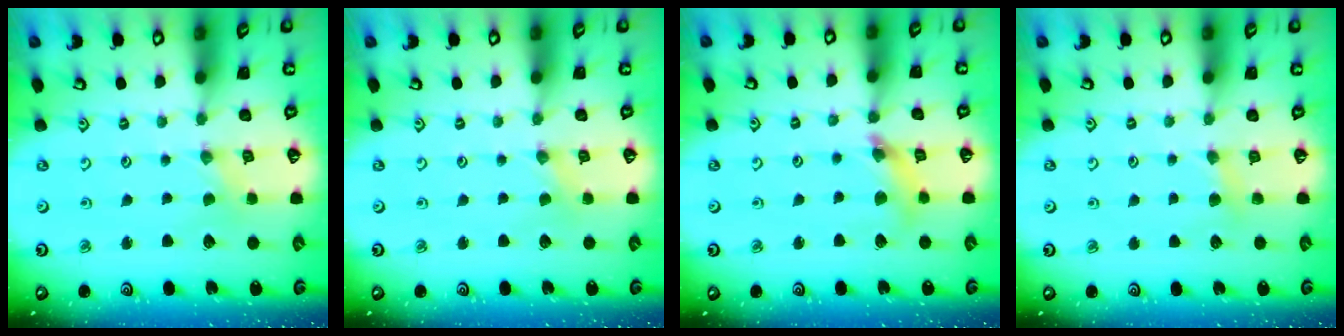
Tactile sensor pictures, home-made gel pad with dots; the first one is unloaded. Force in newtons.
{"total": 0.0}
{"total": 9.4, "press": 9.4, "slide": 1.2}
{"total": 3.9, "press": 3.9, "slide": 0.4}